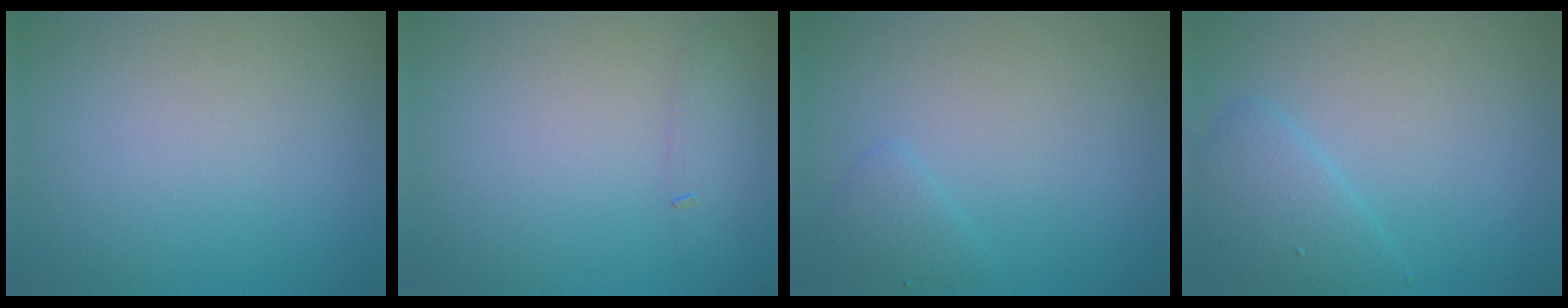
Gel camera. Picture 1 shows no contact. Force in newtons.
{"total": 1.3, "press": 1.3, "slide": 0.0}
{"total": 1.3, "press": 1.3, "slide": 0.1}
{"total": 2.7, "press": 2.7, "slide": 0.2}